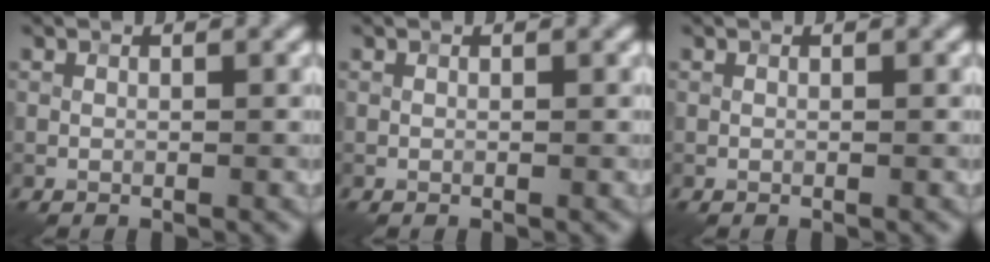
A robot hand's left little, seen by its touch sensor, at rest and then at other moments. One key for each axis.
{"total": 0.0}
{"total": 0.0}